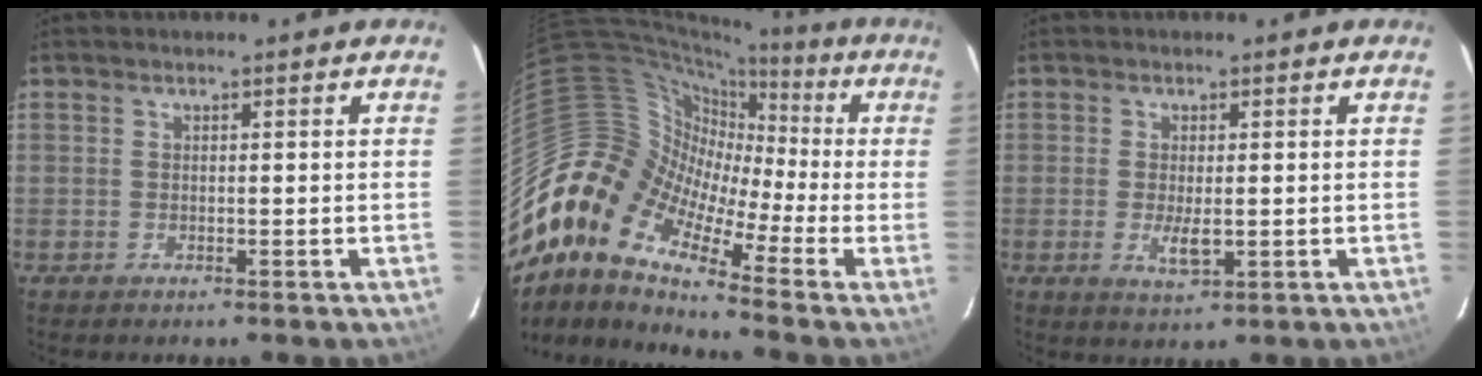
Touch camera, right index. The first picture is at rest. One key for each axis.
{"total": 11.8, "fx": -6.0, "fy": 7.4, "fz": 7.0, "tx": -0.115, "ty": 0.014, "tz": -0.146}
{"total": 4.2, "fx": -0.6, "fy": 1.7, "fz": 3.8, "tx": -0.071, "ty": -0.010, "tz": -0.007}